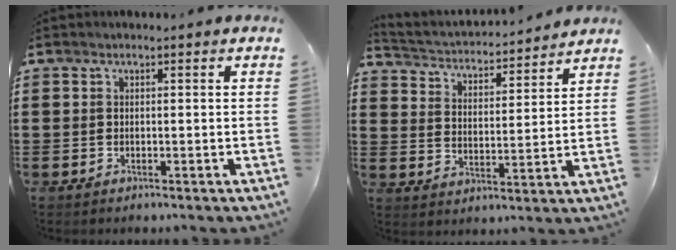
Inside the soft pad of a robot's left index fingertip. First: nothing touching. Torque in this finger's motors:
{"motor_torque": [0.49, 0.47, 0.02, 0.04]}